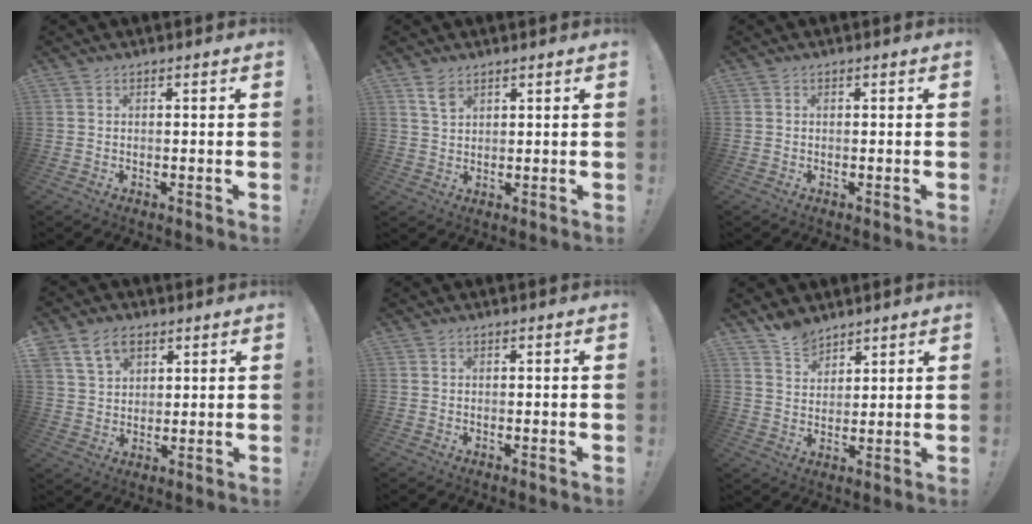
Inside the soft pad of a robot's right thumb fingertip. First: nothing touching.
{"total": 4.1, "force": [2.7, 2.3, 2.1], "torque": [-0.025, -0.016, 0.048]}
{"total": 0.0}
{"total": 9.5, "force": [5.5, 6.6, 4.0], "torque": [-0.063, -0.018, 0.108]}
{"total": 0.0}
{"total": 6.9, "force": [5.9, 3.4, 1.3], "torque": [-0.023, -0.036, 0.114]}